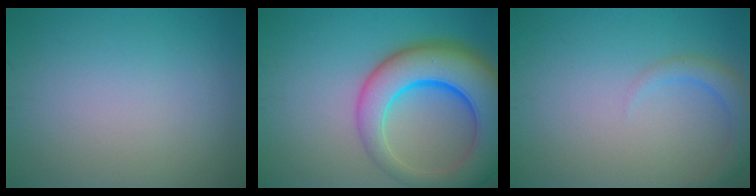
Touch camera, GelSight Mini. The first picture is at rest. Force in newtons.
{"total": 10.9, "press": 10.9, "slide": 0.6}
{"total": 2.4, "press": 2.4, "slide": 0.2}